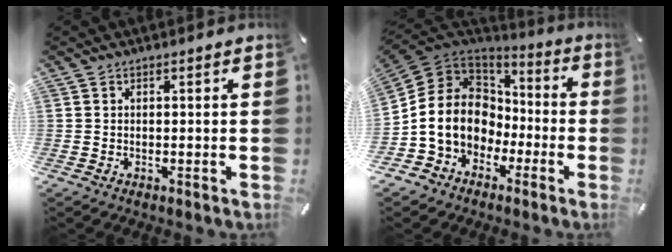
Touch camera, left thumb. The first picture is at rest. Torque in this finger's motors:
{"motor_torque": [-0.24, 2.54, 1.46, 1.31, 0.27]}